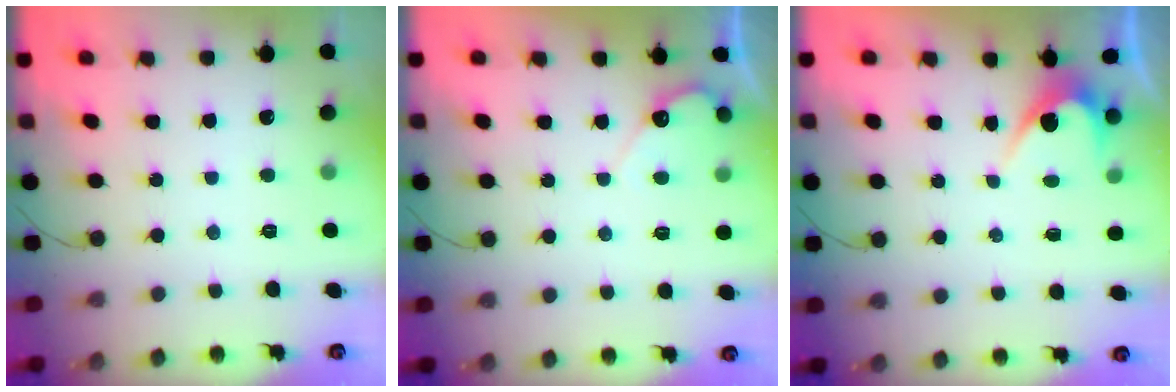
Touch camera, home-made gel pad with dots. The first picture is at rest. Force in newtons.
{"total": 5.0, "press": 4.9, "slide": 0.3}
{"total": 2.8, "press": 2.8, "slide": 0.2}